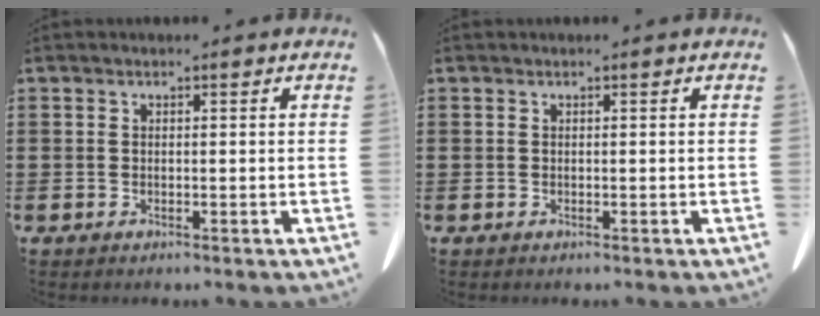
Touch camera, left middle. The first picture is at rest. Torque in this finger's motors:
{"motor_torque": [-0.46, 0.75, -0.03, -0.01]}